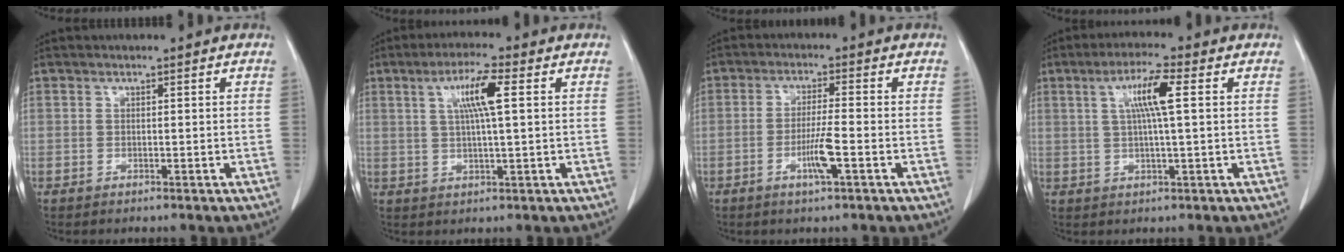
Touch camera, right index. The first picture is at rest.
{"total": 6.7, "force": [2.0, 0.2, 6.4], "torque": [-0.117, 0.007, 0.034]}
{"total": 5.0, "force": [-1.9, -0.1, 4.7], "torque": [-0.087, -0.008, -0.036]}
{"total": 6.5, "force": [1.7, 0.0, 6.3], "torque": [-0.116, 0.006, 0.029]}